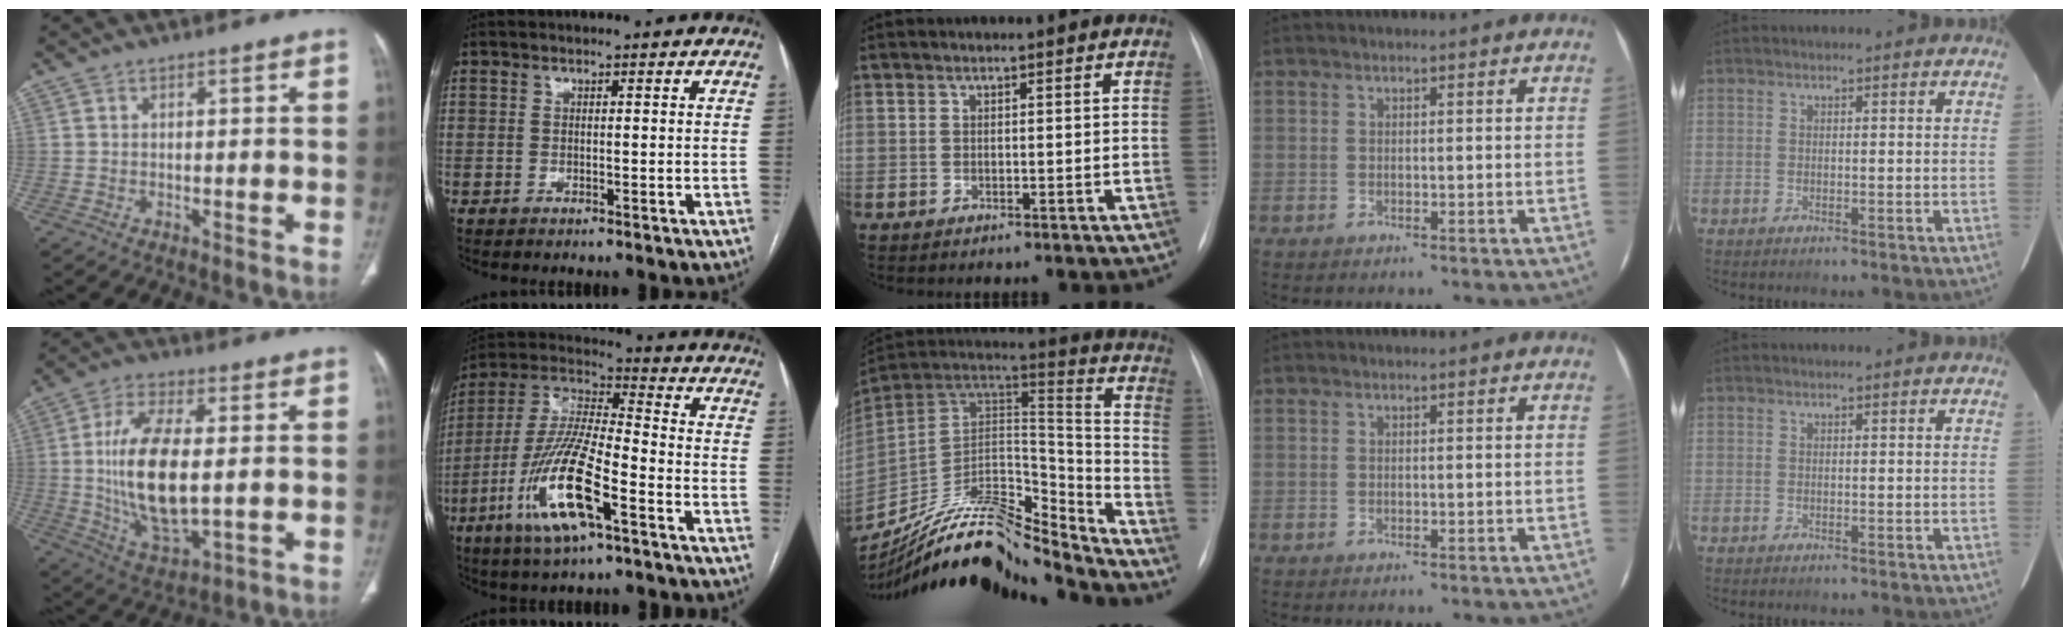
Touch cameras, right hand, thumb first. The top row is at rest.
{"thumb": {"total": 17.1, "force": [0.2, 7.8, 15.2], "torque": [-0.288, -0.014, 0.013]}, "index": {"total": 16.5, "force": [-7.5, 3.0, 14.4], "torque": [-0.303, -0.015, -0.136]}, "middle": {"total": 21.8, "force": [-19.9, 3.4, 8.3], "torque": [-0.157, 0.037, -0.339]}}